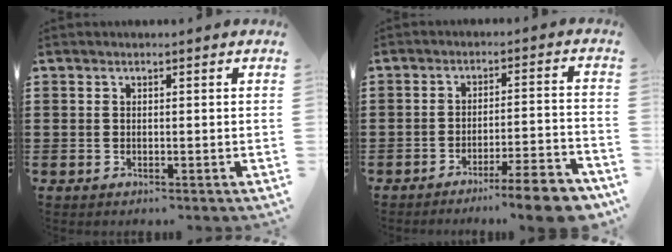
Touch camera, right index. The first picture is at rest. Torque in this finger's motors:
{"motor_torque": [1.19, -0.51, 0.59, 0.15]}